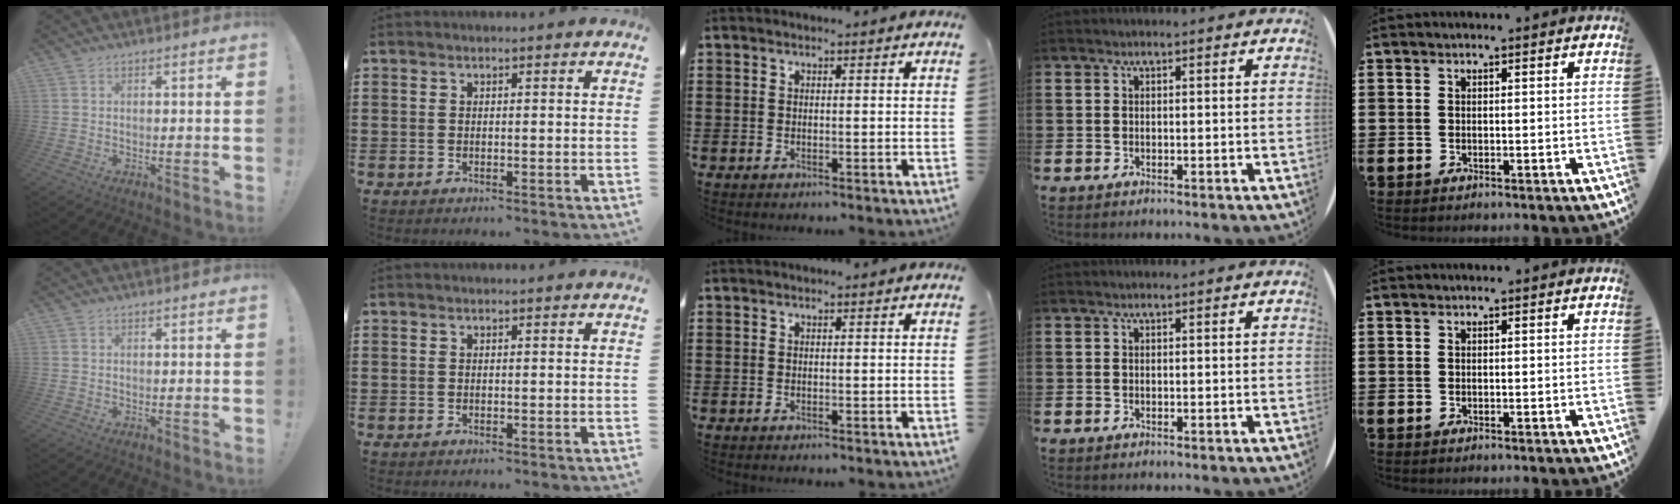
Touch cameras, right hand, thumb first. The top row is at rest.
{}